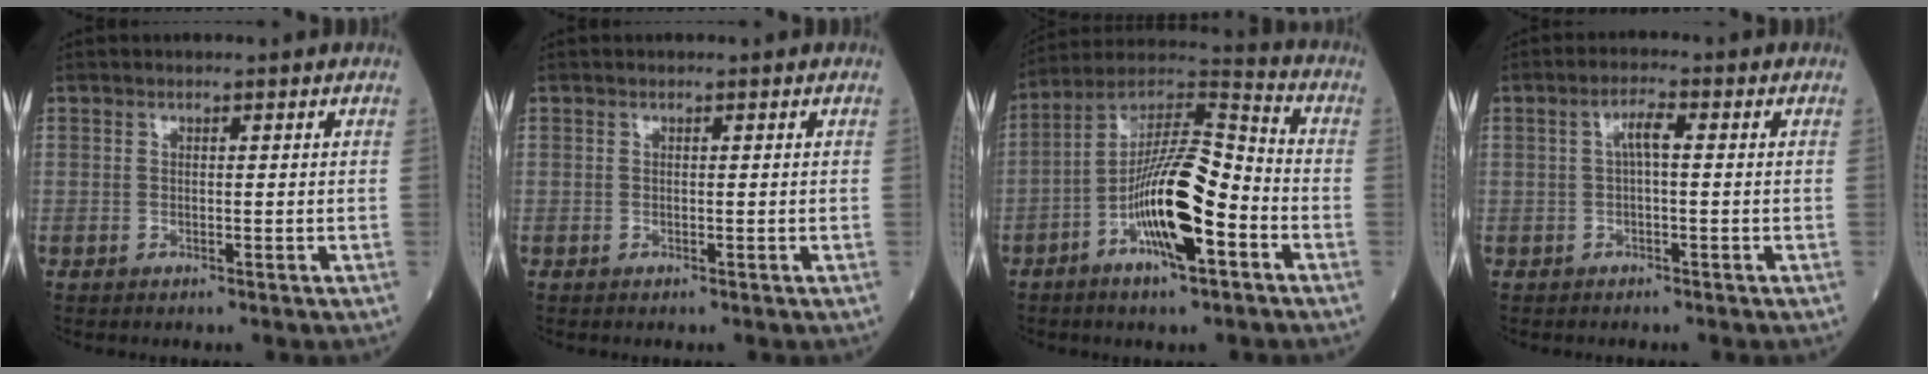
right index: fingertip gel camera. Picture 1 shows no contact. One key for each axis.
{"total": 0.0}
{"total": 15.5, "fx": -5.1, "fy": 3.3, "fz": 14.2, "tx": -0.265, "ty": 0.012, "tz": -0.089}
{"total": 2.7, "fx": 0.5, "fy": 0.5, "fz": 2.6, "tx": -0.053, "ty": 0.010, "tz": 0.008}